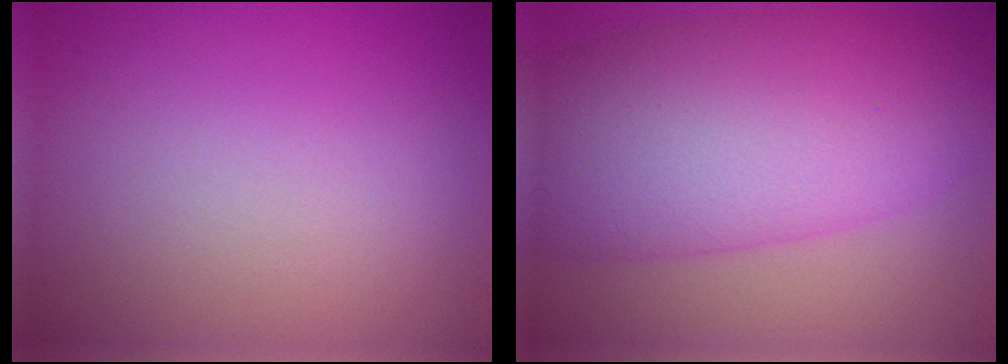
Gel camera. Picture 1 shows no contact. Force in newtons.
{"total": 11.8, "press": 11.8, "slide": 0.2}